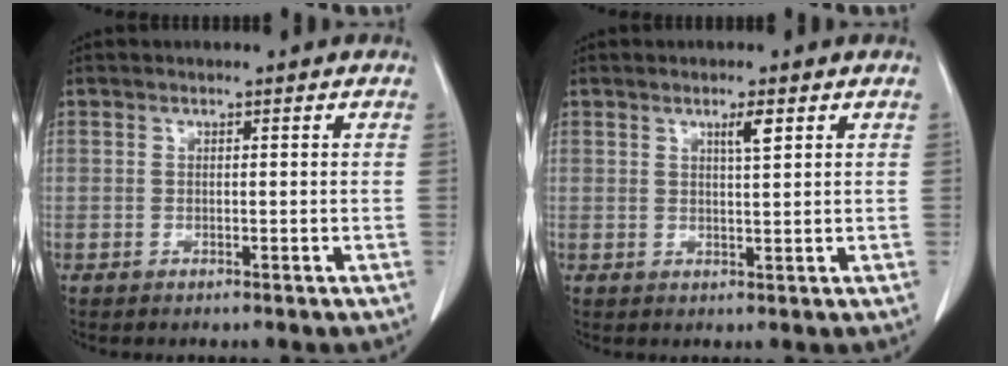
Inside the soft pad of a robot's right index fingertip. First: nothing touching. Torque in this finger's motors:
{"motor_torque": [0.31, 0.21, 0.03, 0.01]}